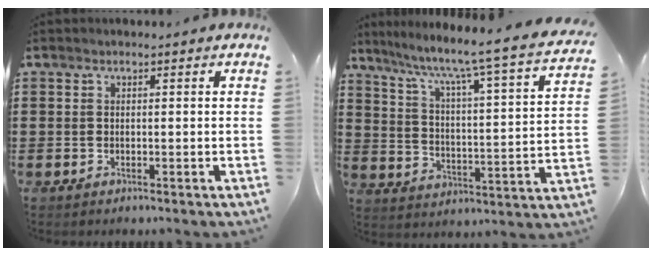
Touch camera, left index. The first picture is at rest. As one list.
[{"total": 6.3, "force": [5.0, -0.6, 3.8], "torque": [-0.096, -0.051, 0.068]}]